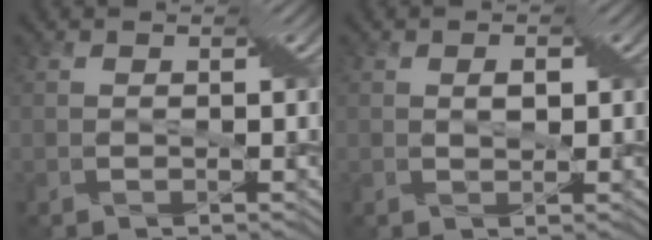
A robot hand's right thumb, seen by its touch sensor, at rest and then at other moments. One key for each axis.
{"total": 1.8, "fx": 0.4, "fy": 1.1, "fz": 1.4, "tx": -0.022, "ty": -0.002, "tz": 0.009}